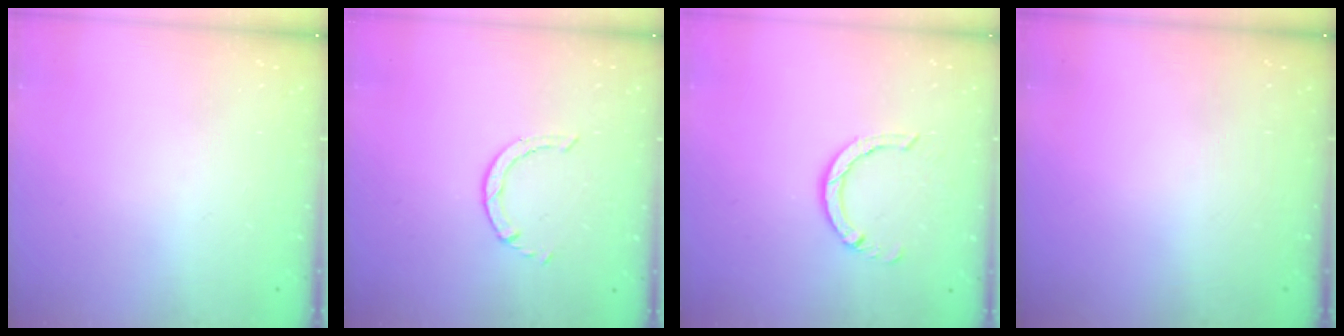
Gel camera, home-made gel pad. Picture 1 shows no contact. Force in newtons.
{"total": 0.8, "press": 0.7, "slide": 0.1}
{"total": 5.2, "press": 5.2, "slide": 0.4}
{"total": 0.0}